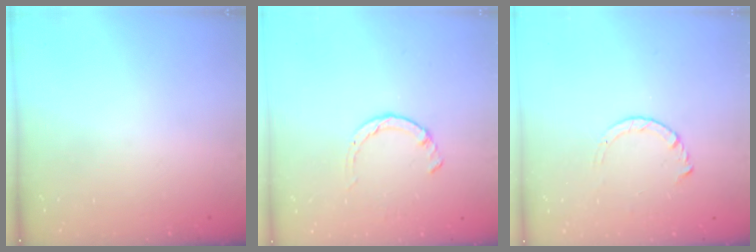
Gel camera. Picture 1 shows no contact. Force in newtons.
{"total": 1.4, "press": 1.3, "slide": 0.3}
{"total": 3.6, "press": 3.5, "slide": 0.4}